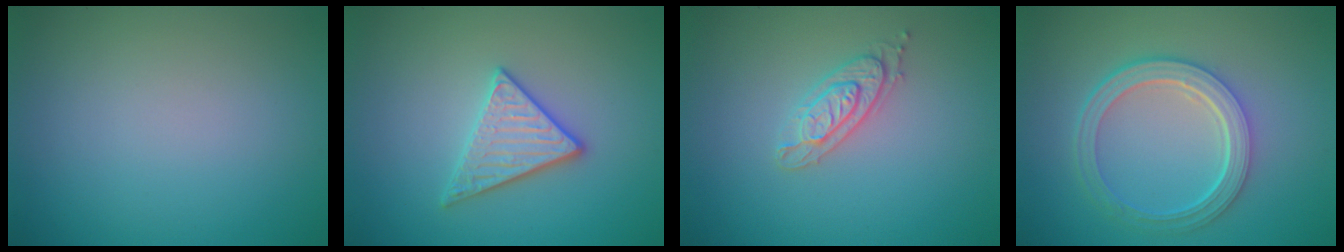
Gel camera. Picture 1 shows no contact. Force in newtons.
{"total": 3.0, "press": 2.9, "slide": 0.6}
{"total": 2.3, "press": 2.2, "slide": 0.5}
{"total": 5.0, "press": 3.7, "slide": 3.3}